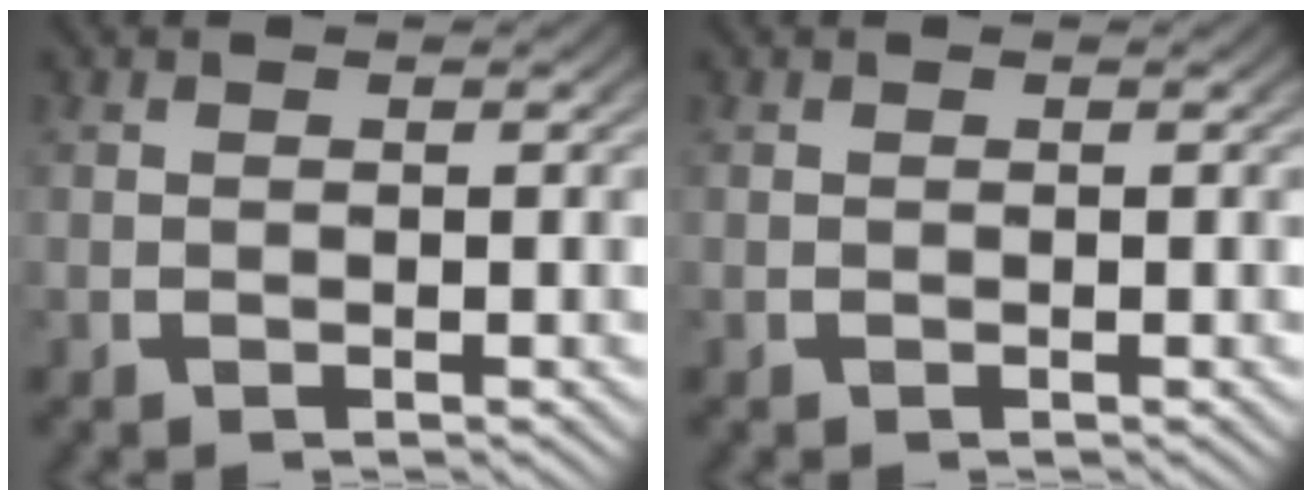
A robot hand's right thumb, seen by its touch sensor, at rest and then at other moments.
{"total": 0.0}